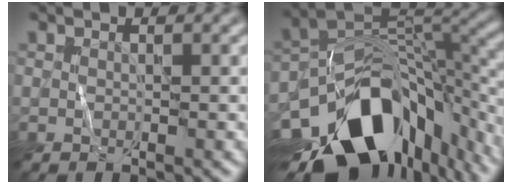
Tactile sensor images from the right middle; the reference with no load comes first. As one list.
[{"total": 16.3, "force": [-8.6, 9.1, 10.5], "torque": [-0.183, 0.006, -0.130]}]